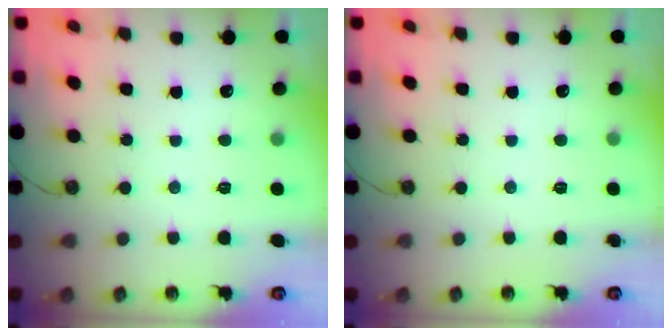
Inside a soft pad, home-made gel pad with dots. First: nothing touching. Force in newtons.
{"total": 0.0}